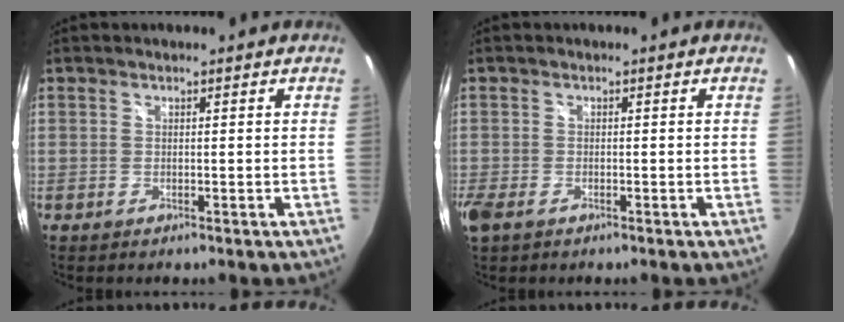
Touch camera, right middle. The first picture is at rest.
{"total": 3.6, "force": [-2.0, 1.9, 2.3], "torque": [-0.054, -0.011, -0.038]}